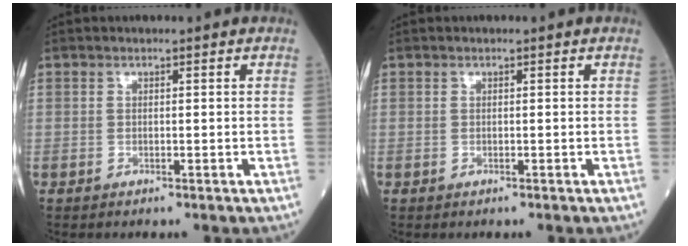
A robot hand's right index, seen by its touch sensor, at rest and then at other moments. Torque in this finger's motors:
{"motor_torque": [-0.07, -0.01, 0.06, 0.02]}